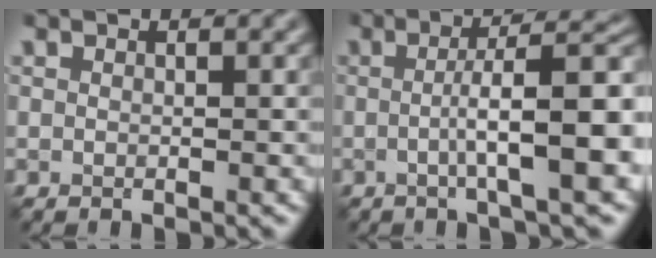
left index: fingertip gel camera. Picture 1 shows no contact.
{"total": 8.0, "force": [-0.5, 1.5, 7.9], "torque": [-0.107, 0.010, -0.010]}